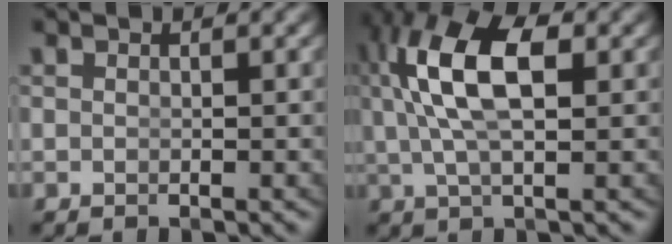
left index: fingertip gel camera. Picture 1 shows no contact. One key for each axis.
{"total": 8.2, "fx": 1.8, "fy": 3.7, "fz": 7.1, "tx": -0.152, "ty": -0.006, "tz": 0.038}